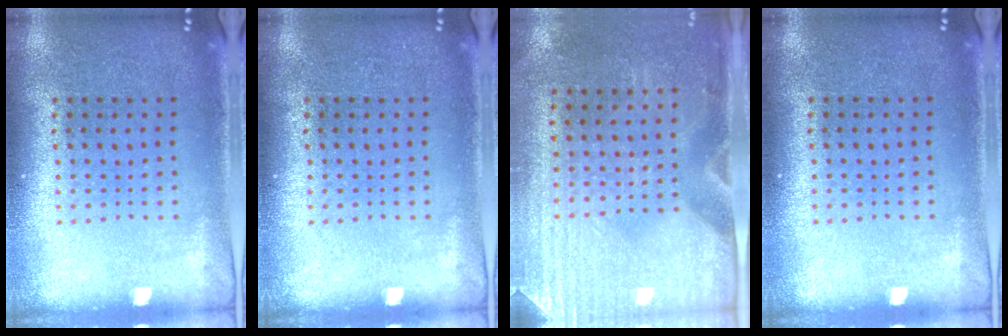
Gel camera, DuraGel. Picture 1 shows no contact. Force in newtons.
{"total": 0.0}
{"total": 2.9, "press": 2.5, "slide": 1.5}
{"total": 0.0}